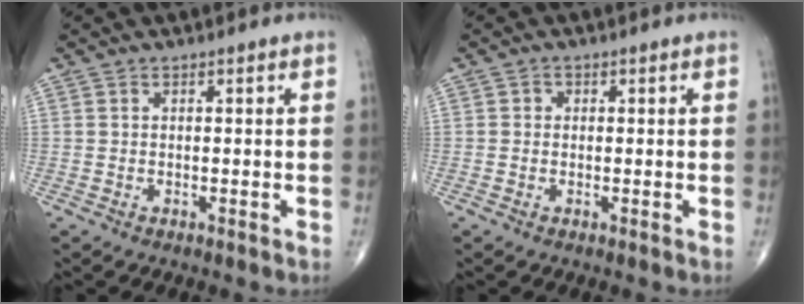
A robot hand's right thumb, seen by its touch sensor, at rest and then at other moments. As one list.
[{"total": 0.9, "force": [0.0, 0.8, 0.3], "torque": [0.001, 0.002, -0.002]}]